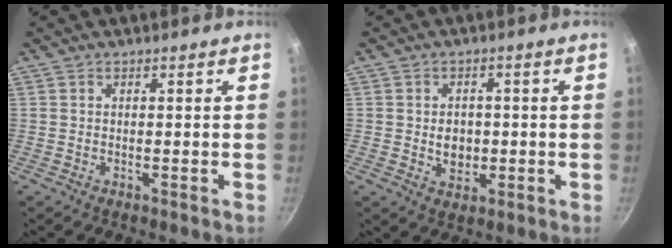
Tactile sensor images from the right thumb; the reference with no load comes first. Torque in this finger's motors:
{"motor_torque": [-0.13, 0.71, -0.31, -0.03, 0.11]}